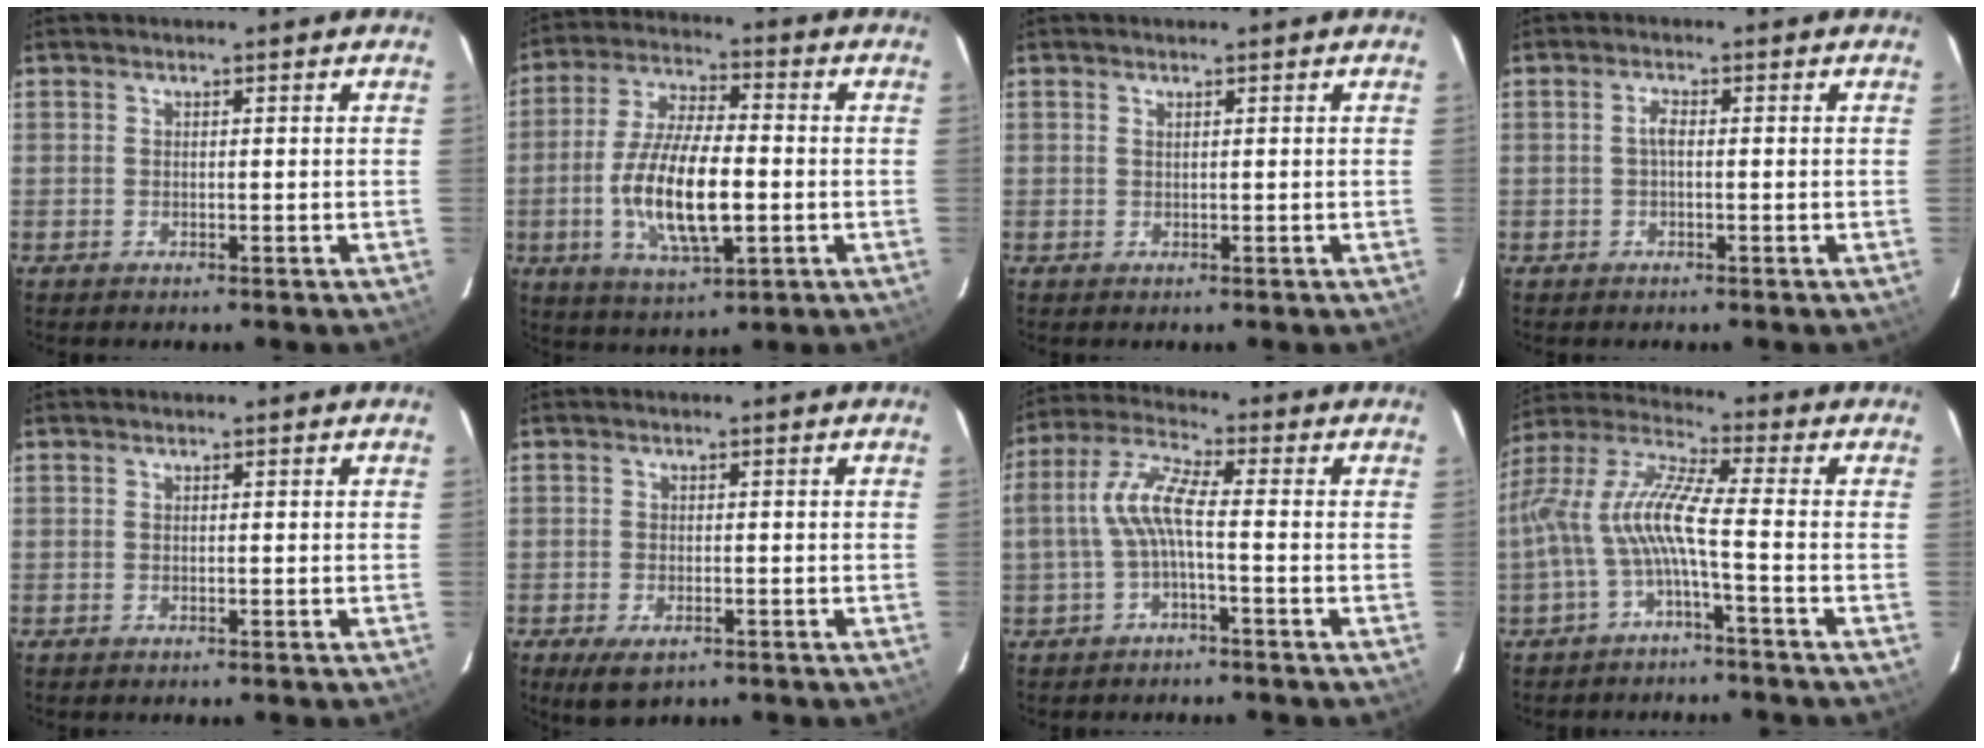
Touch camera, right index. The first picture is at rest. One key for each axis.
{"total": 15.0, "fx": -2.8, "fy": 5.2, "fz": 13.8, "tx": -0.275, "ty": -0.007, "tz": -0.048}
{"total": 2.0, "fx": 1.7, "fy": 0.0, "fz": 1.0, "tx": -0.018, "ty": -0.003, "tz": 0.029}
{"total": 1.6, "fx": -0.2, "fy": 0.7, "fz": 1.4, "tx": -0.030, "ty": 0.007, "tz": -0.005}
{"total": 0.0}
{"total": 4.4, "fx": -2.5, "fy": 2.3, "fz": 2.8, "tx": -0.062, "ty": -0.015, "tz": -0.041}
{"total": 6.8, "fx": -1.3, "fy": 1.2, "fz": 6.6, "tx": -0.152, "ty": 0.014, "tz": -0.024}
{"total": 10.0, "fx": -2.7, "fy": 1.0, "fz": 9.6, "tx": -0.206, "ty": 0.012, "tz": -0.053}